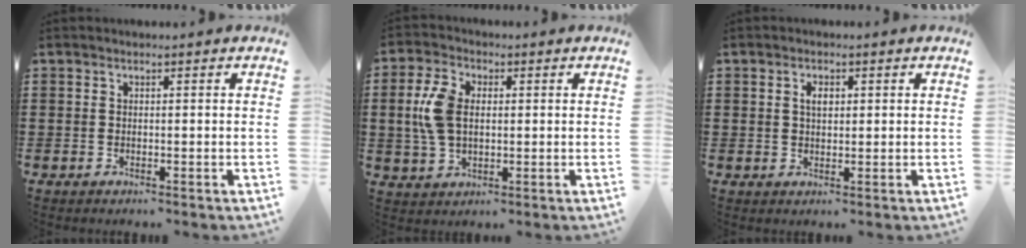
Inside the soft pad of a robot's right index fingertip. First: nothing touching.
{"total": 7.2, "force": [0.7, 4.5, 5.6], "torque": [-0.145, 0.007, 0.003]}
{"total": 2.0, "force": [0.4, 1.1, 1.6], "torque": [-0.036, 0.006, 0.007]}